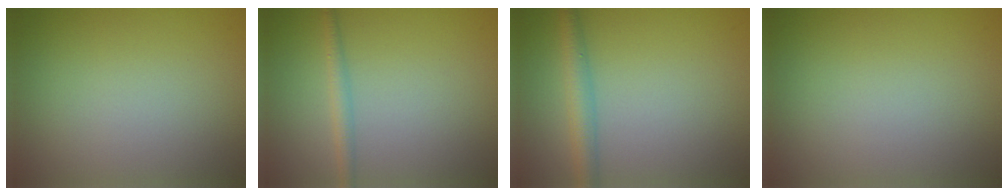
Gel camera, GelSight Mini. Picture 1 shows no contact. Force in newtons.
{"total": 1.7, "press": 1.7, "slide": 0.0}
{"total": 2.9, "press": 2.9, "slide": 0.1}
{"total": 0.0}